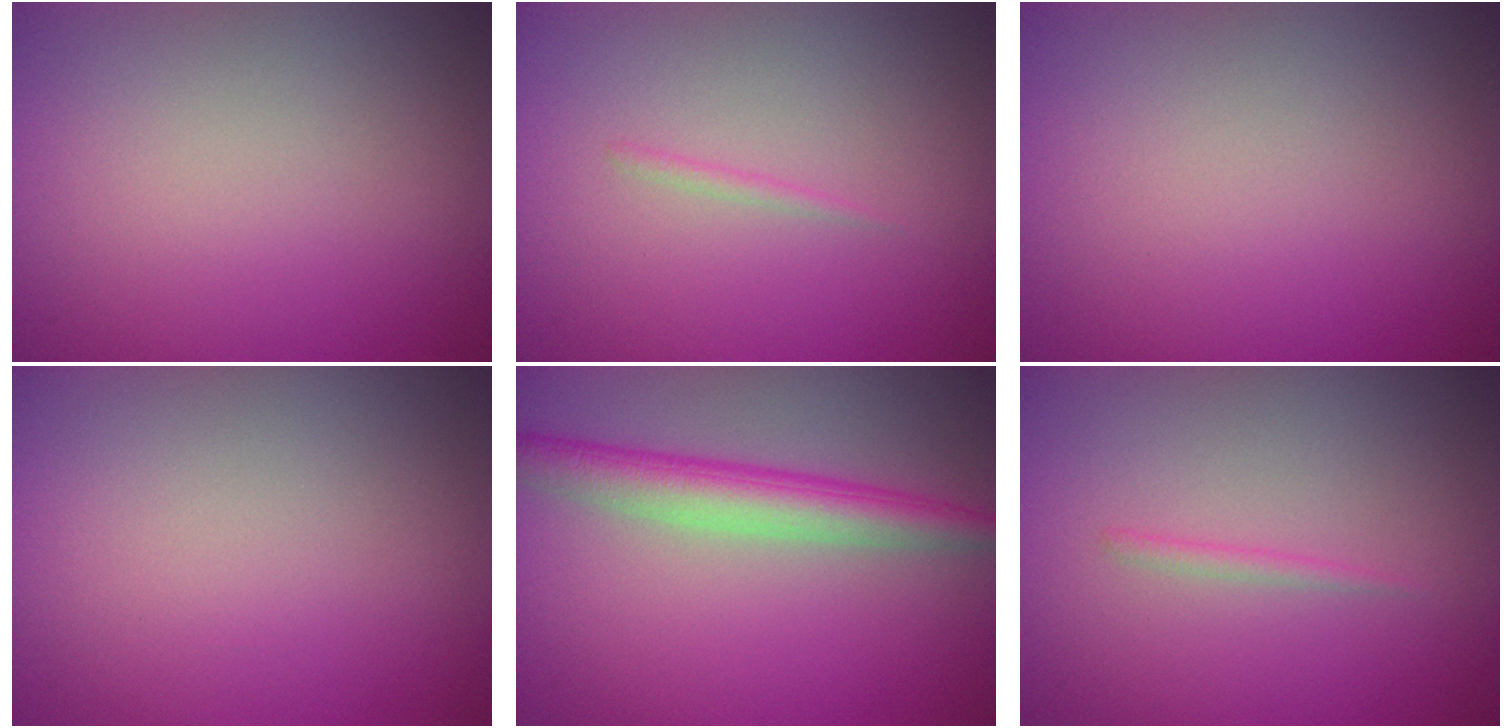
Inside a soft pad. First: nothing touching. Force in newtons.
{"total": 0.6, "press": 0.5, "slide": 0.1}
{"total": 0.0}
{"total": 0.0}
{"total": 4.6, "press": 4.6, "slide": 0.0}
{"total": 0.7, "press": 0.7, "slide": 0.1}